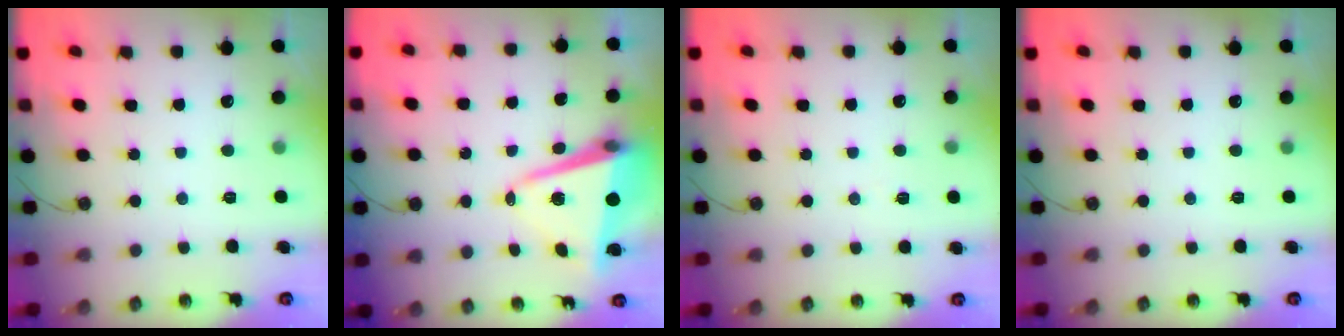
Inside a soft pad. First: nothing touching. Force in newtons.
{"total": 10.6, "press": 10.4, "slide": 1.9}
{"total": 4.3, "press": 4.2, "slide": 0.5}
{"total": 0.0}